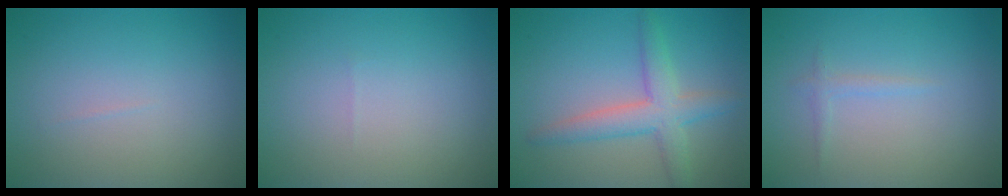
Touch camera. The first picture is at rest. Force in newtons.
{"total": 0.0}
{"total": 4.1, "press": 4.1, "slide": 0.2}
{"total": 0.8, "press": 0.8, "slide": 0.0}